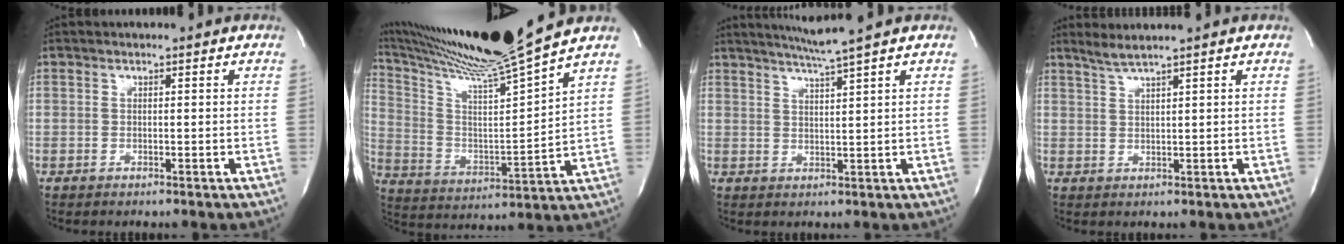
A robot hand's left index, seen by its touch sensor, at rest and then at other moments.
{"total": 19.1, "force": [16.3, -2.6, 9.5], "torque": [-0.180, -0.043, 0.273]}
{"total": 5.2, "force": [4.3, -2.0, 2.3], "torque": [-0.043, -0.009, 0.079]}
{"total": 3.3, "force": [2.7, -1.1, 1.5], "torque": [-0.035, -0.001, 0.058]}